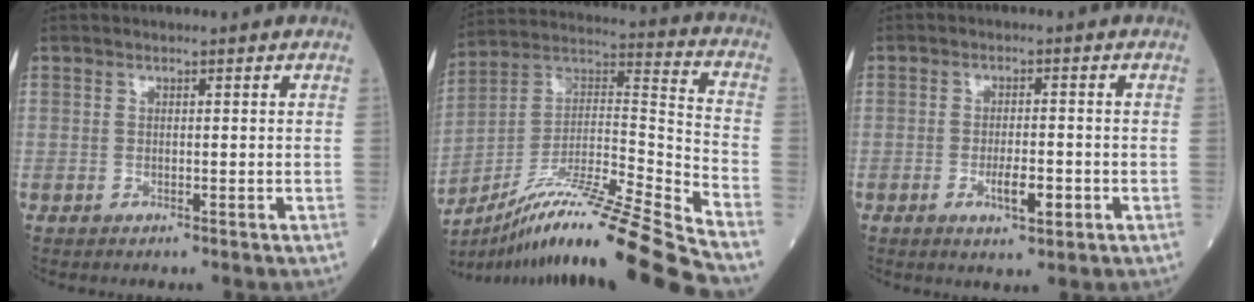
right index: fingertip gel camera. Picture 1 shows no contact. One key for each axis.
{"total": 22.6, "fx": -18.4, "fy": -2.1, "fz": 13.0, "tx": -0.217, "ty": -0.004, "tz": -0.328}
{"total": 4.2, "fx": -1.6, "fy": 1.1, "fz": 3.7, "tx": -0.064, "ty": 0.001, "tz": -0.023}